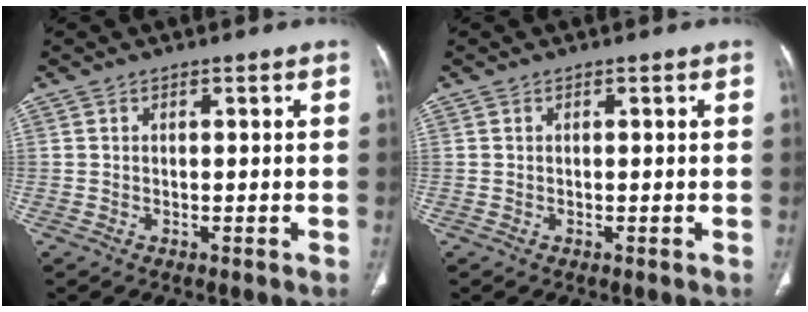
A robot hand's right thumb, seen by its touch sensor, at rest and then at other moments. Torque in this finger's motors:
{"motor_torque": [-0.05, 0.09, 0.00, -0.01, 0.01]}